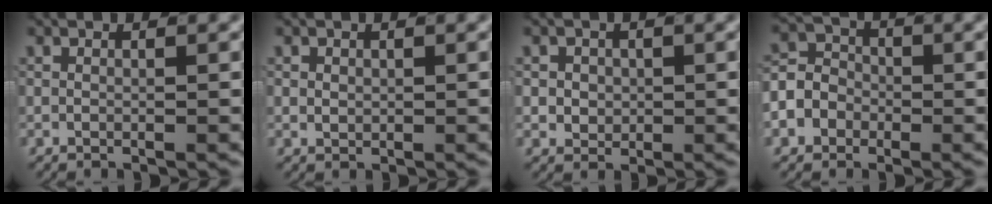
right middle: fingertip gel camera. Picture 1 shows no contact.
{"total": 0.7, "force": [0.2, 0.5, 0.4], "torque": [-0.013, -0.006, 0.011]}
{"total": 2.4, "force": [0.0, 2.2, 1.1], "torque": [-0.016, -0.004, 0.002]}
{"total": 6.4, "force": [-1.3, 5.7, 2.6], "torque": [-0.057, -0.010, -0.026]}